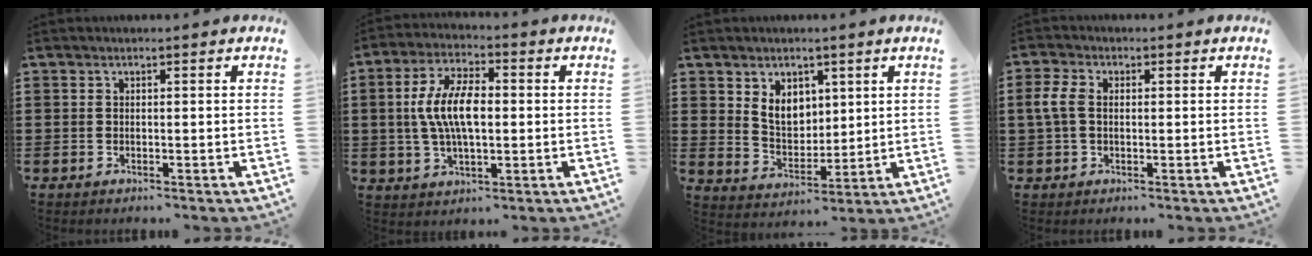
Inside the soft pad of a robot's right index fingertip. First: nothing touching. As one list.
[{"total": 8.9, "force": [0.3, 3.7, 8.1], "torque": [-0.176, 0.001, 0.000]}, {"total": 5.8, "force": [2.6, 4.1, 3.0], "torque": [-0.066, 0.009, 0.048]}, {"total": 4.0, "force": [0.2, 2.6, 3.0], "torque": [-0.083, 0.002, -0.004]}]